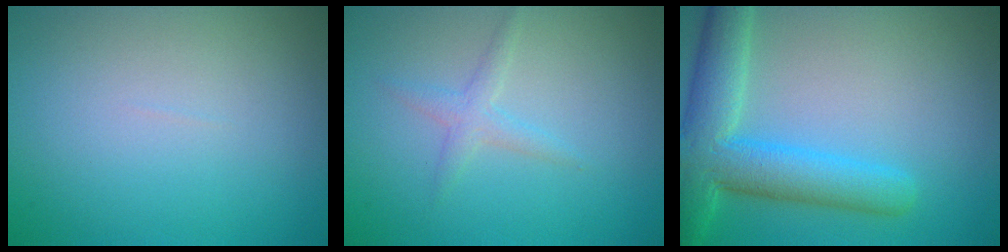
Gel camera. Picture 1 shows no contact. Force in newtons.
{"total": 1.5, "press": 1.5, "slide": 0.1}
{"total": 7.3, "press": 7.2, "slide": 0.5}